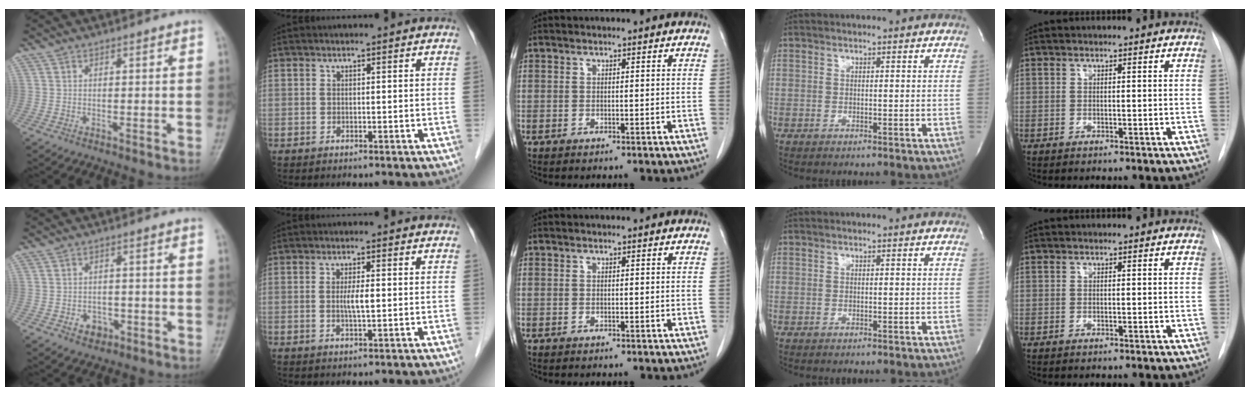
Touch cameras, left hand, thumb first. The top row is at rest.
{"thumb": {"total": 3.3, "force": [-1.6, 2.6, 1.3], "torque": [-0.004, 0.011, -0.019]}, "index": {"total": 2.5, "force": [0.1, 0.3, 2.5], "torque": [-0.049, -0.001, 0.001]}}